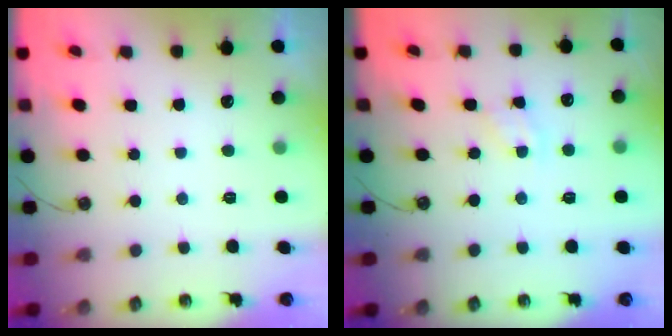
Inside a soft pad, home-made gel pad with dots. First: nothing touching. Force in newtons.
{"total": 2.8, "press": 2.8, "slide": 0.4}